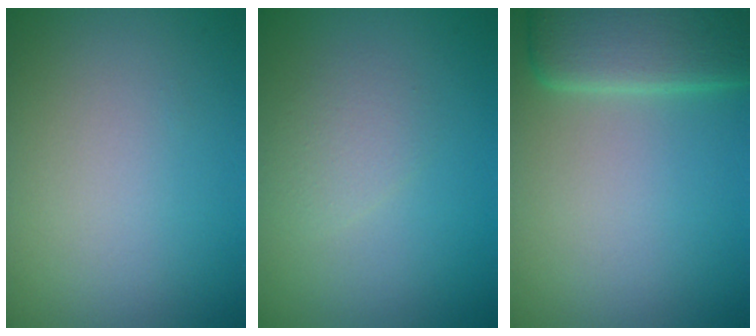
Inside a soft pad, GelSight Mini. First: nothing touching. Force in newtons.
{"total": 1.6, "press": 1.6, "slide": 0.0}
{"total": 5.1, "press": 4.7, "slide": 1.9}